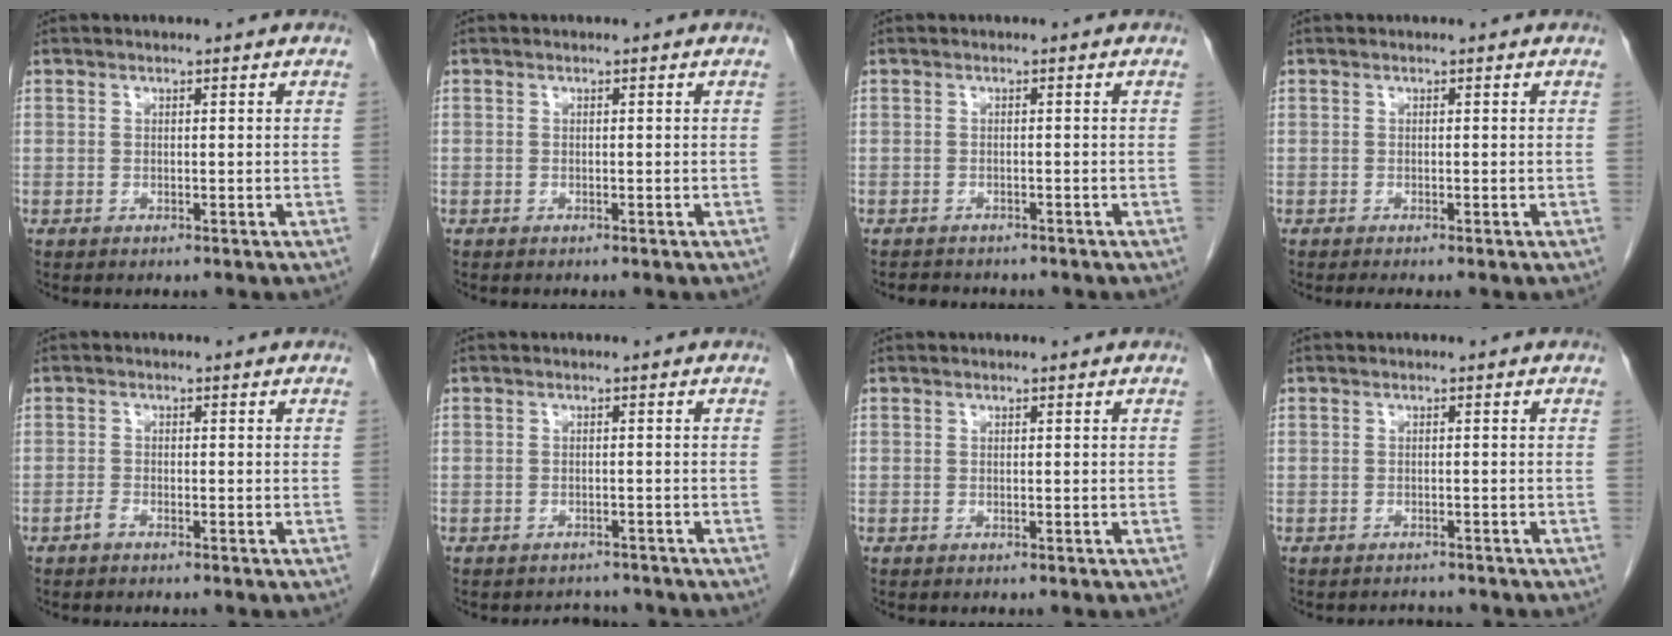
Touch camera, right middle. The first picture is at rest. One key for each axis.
{"total": 0.0}
{"total": 3.4, "fx": -3.0, "fy": 1.4, "fz": 0.8, "tx": -0.015, "ty": -0.003, "tz": -0.038}
{"total": 1.2, "fx": -1.0, "fy": -0.1, "fz": 0.6, "tx": -0.009, "ty": -0.001, "tz": -0.013}
{"total": 0.9, "fx": -0.8, "fy": 0.2, "fz": 0.4, "tx": -0.012, "ty": 0.001, "tz": -0.015}
{"total": 3.3, "fx": -3.1, "fy": 1.3, "fz": -0.1, "tx": -0.001, "ty": 0.002, "tz": -0.042}
{"total": 0.0}
{"total": 2.6, "fx": -2.3, "fy": 1.1, "fz": -0.2, "tx": 0.001, "ty": 0.001, "tz": -0.033}